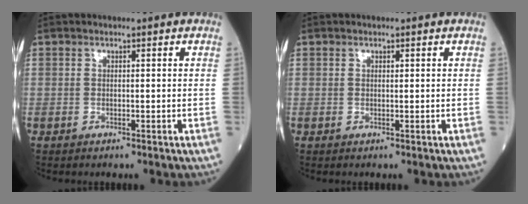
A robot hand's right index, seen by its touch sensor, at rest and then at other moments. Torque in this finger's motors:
{"motor_torque": [-0.12, -0.02, -0.04, -0.01]}